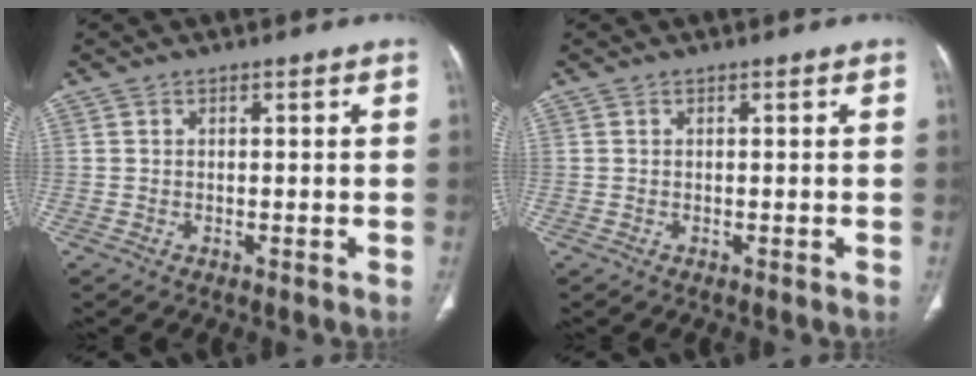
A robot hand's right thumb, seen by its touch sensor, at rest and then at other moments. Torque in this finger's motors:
{"motor_torque": [-0.48, 0.48, -0.15, 0.15, 0.00]}